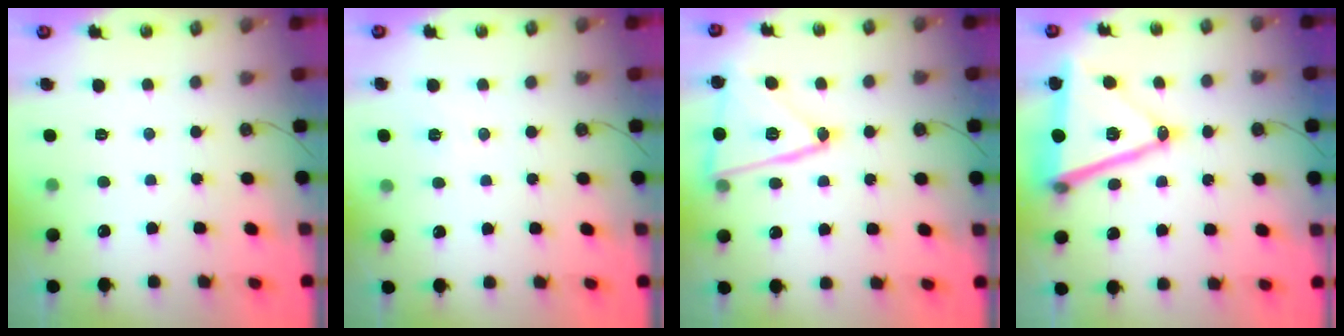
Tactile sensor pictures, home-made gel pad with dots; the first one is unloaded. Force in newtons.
{"total": 7.2, "press": 5.6, "slide": 4.5}
{"total": 18.3, "press": 18.3, "slide": 0.9}
{"total": 19.6, "press": 19.2, "slide": 3.8}